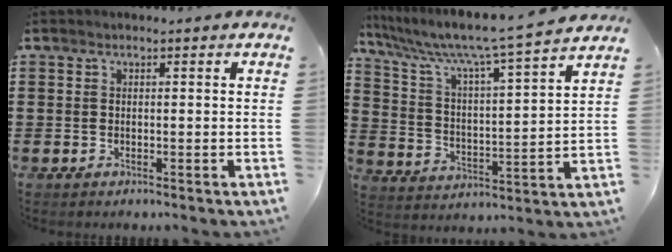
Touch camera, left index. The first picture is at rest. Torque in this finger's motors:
{"motor_torque": [2.03, -0.11, 0.29, 0.09]}